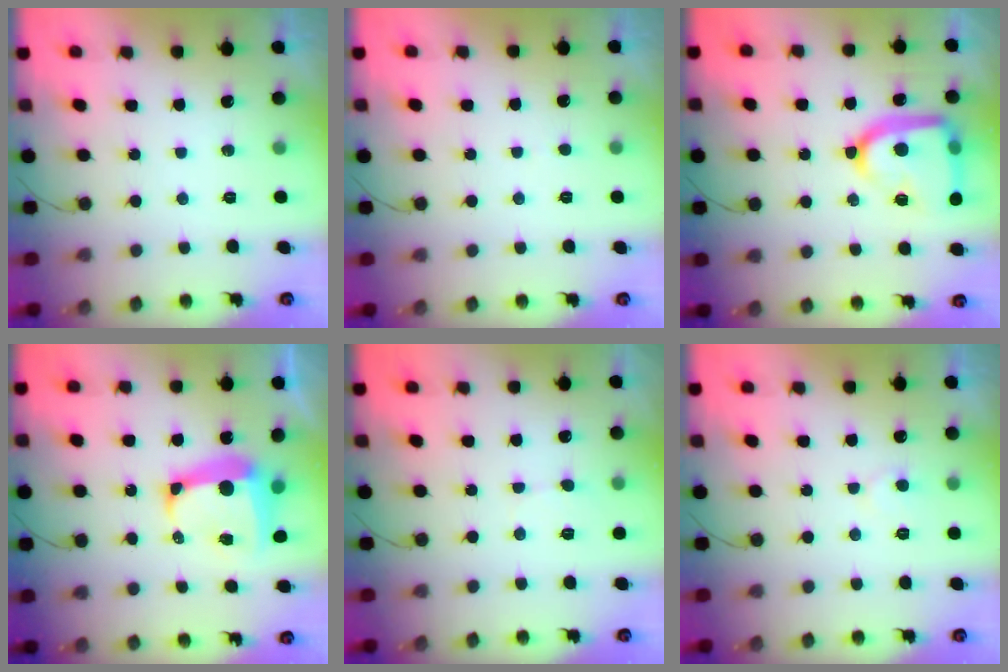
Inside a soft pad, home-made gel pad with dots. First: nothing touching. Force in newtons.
{"total": 0.7, "press": 0.7, "slide": 0.1}
{"total": 20.3, "press": 20.2, "slide": 2.1}
{"total": 11.3, "press": 11.2, "slide": 1.3}
{"total": 3.9, "press": 3.9, "slide": 0.4}
{"total": 5.1, "press": 5.1, "slide": 0.4}